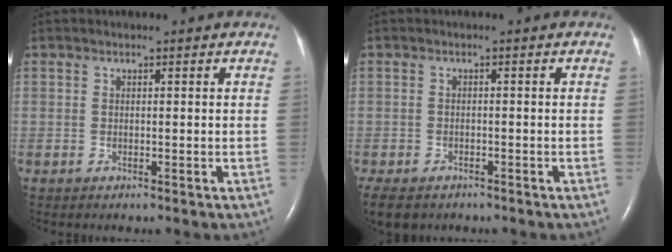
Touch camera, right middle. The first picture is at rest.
{"total": 7.9, "force": [-5.5, 4.7, 3.4], "torque": [-0.076, -0.011, -0.077]}